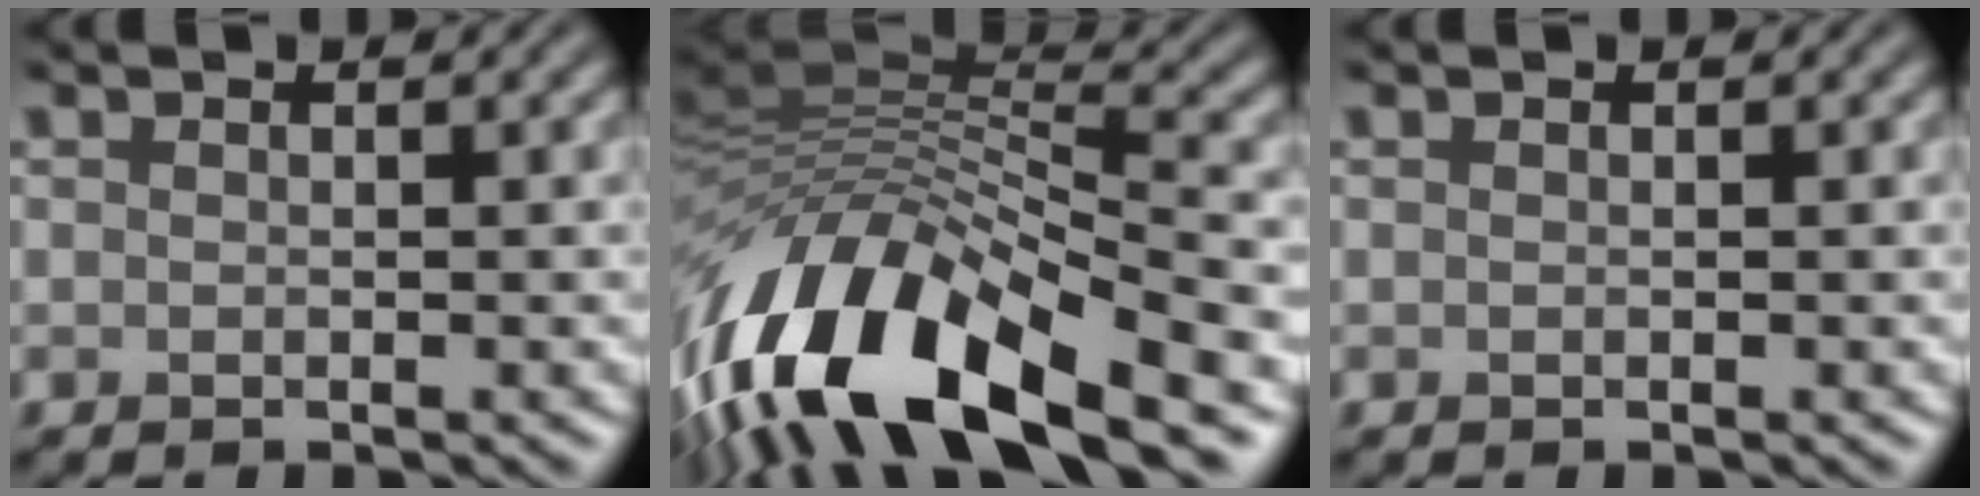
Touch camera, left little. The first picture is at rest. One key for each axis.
{"total": 14.7, "fx": -7.0, "fy": 5.7, "fz": 11.5, "tx": -0.221, "ty": 0.013, "tz": -0.125}
{"total": 0.0}